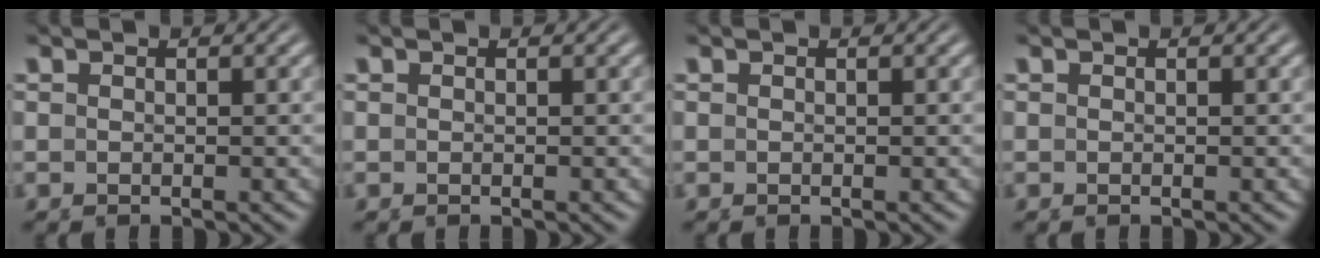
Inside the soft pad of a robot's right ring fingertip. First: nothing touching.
{"total": 0.0}
{"total": 0.0}
{"total": 0.0}